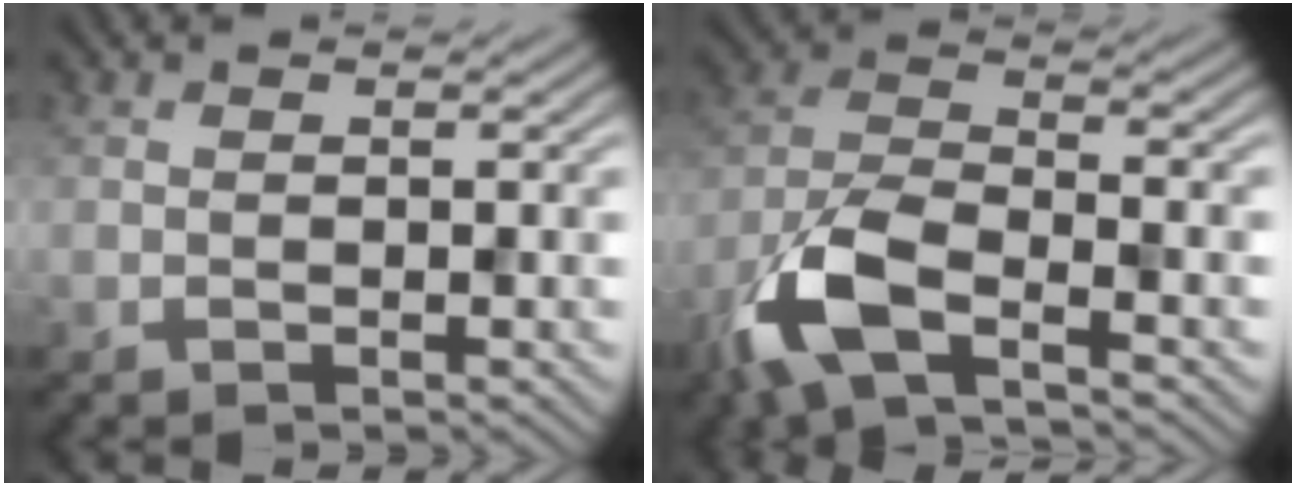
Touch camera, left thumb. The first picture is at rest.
{"total": 8.8, "force": [-5.2, 3.1, 6.4], "torque": [-0.142, -0.005, -0.121]}